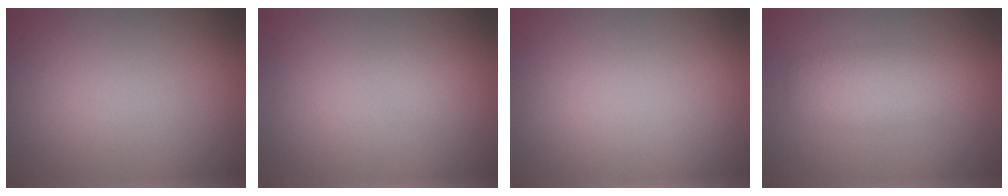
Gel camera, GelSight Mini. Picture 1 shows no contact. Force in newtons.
{"total": 0.6, "press": 0.6, "slide": 0.1}
{"total": 0.0}
{"total": 2.3, "press": 2.3, "slide": 0.2}